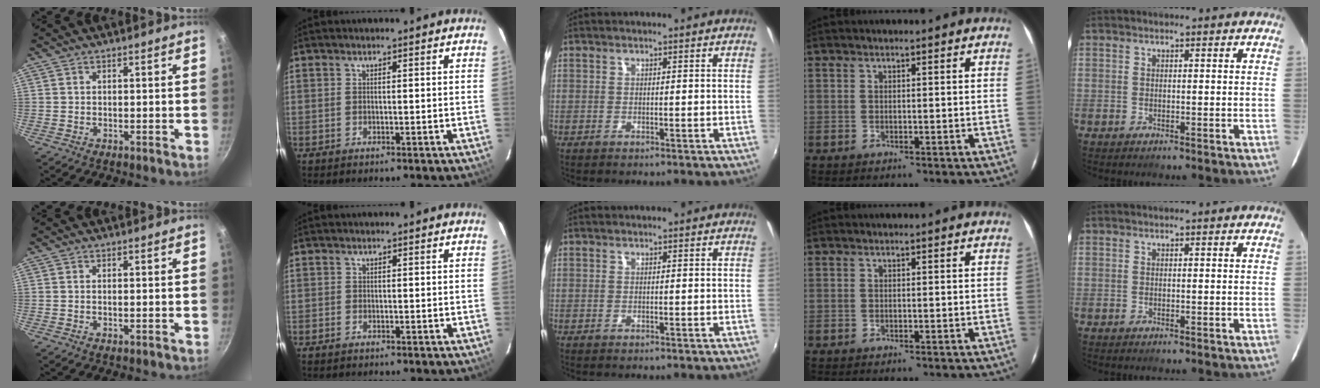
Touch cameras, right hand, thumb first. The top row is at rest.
{"thumb": {"total": 0.6, "force": [-0.2, 0.2, 0.5], "torque": [-0.010, 0.001, -0.003]}, "index": {"total": 0.7, "force": [-0.6, 0.5, 0.1], "torque": [-0.003, 0.000, -0.013]}}